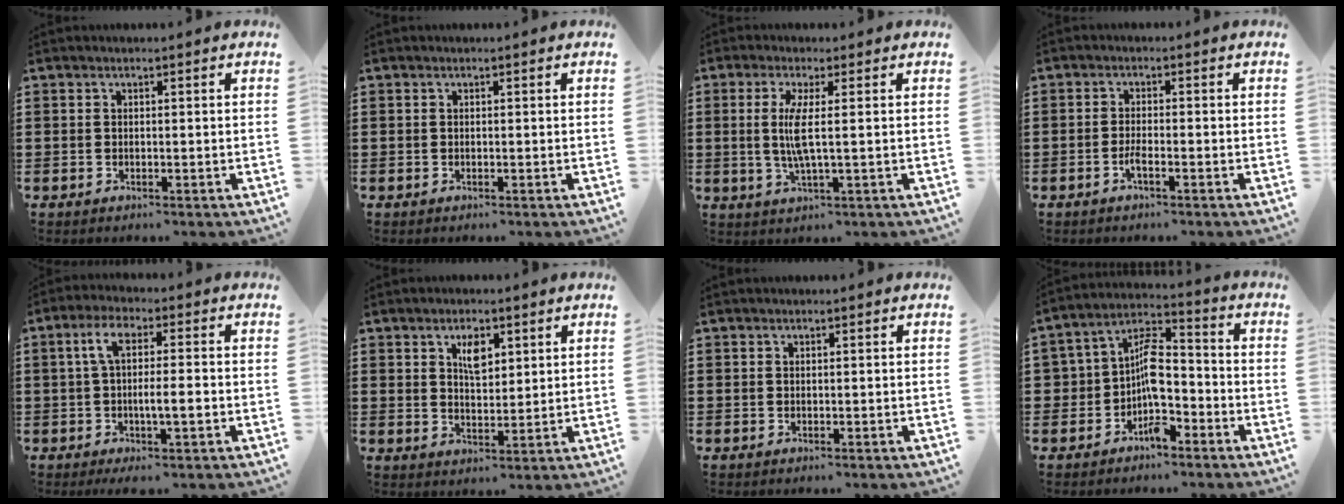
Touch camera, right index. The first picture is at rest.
{"total": 0.0}
{"total": 5.3, "force": [0.4, 0.1, 5.3], "torque": [-0.113, -0.014, -0.001]}
{"total": 2.1, "force": [-1.2, 0.2, 1.7], "torque": [-0.039, -0.004, -0.023]}
{"total": 6.2, "force": [-1.0, 1.4, 6.0], "torque": [-0.105, 0.009, -0.022]}
{"total": 3.8, "force": [2.0, 1.7, 2.8], "torque": [-0.045, 0.001, 0.031]}
{"total": 0.0}
{"total": 7.2, "force": [-2.7, 4.2, 5.2], "torque": [-0.094, 0.015, -0.050]}